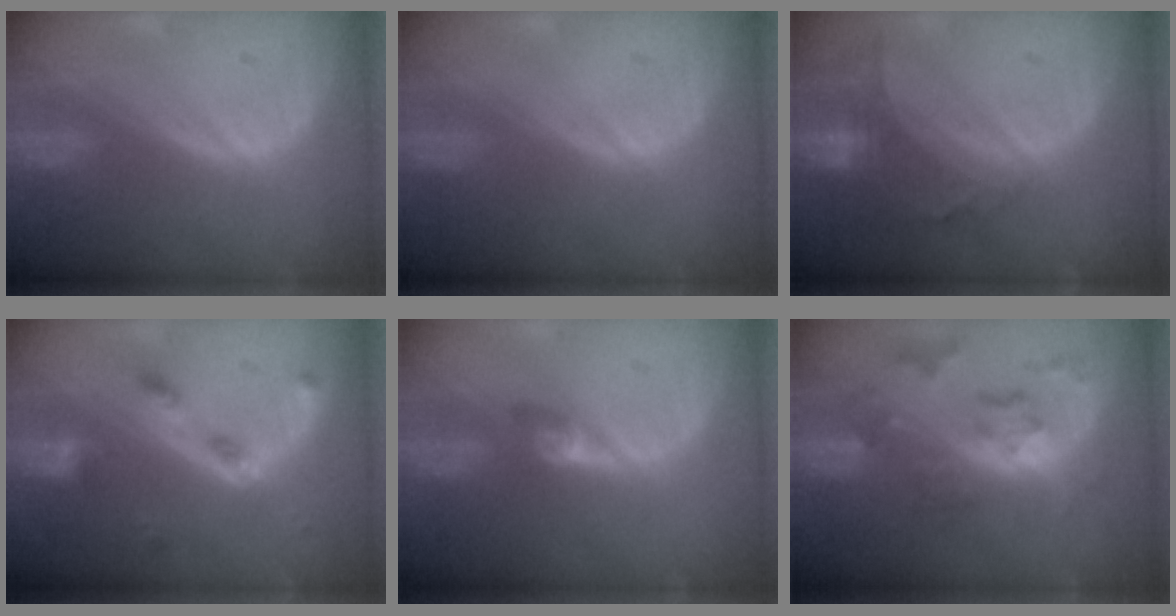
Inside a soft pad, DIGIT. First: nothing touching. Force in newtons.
{"total": 0.0}
{"total": 7.8, "press": 6.9, "slide": 3.6}
{"total": 4.2, "press": 4.1, "slide": 0.8}
{"total": 2.9, "press": 2.4, "slide": 1.5}
{"total": 8.0, "press": 7.0, "slide": 3.9}